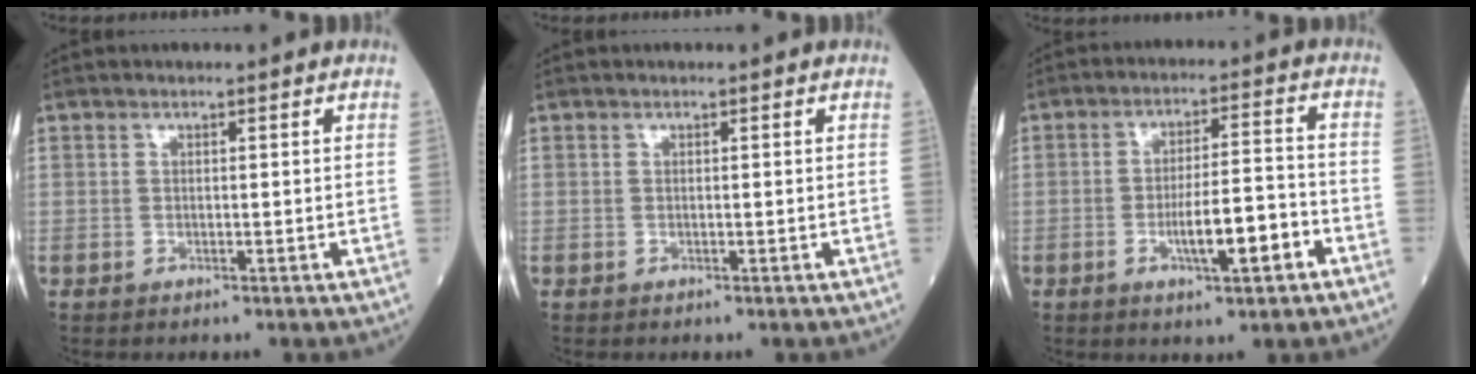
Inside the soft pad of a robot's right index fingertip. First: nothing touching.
{"total": 0.0}
{"total": 8.0, "force": [-3.3, 1.1, 7.1], "torque": [-0.127, 0.005, -0.051]}